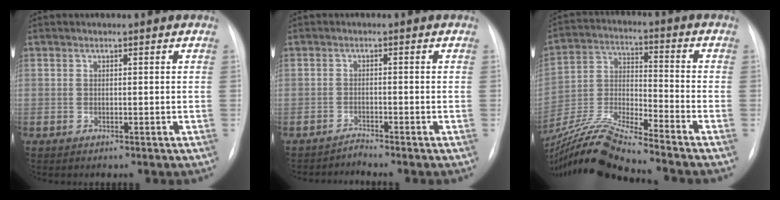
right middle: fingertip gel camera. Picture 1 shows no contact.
{"total": 1.6, "force": [-1.3, -0.7, -0.6], "torque": [0.016, -0.010, -0.020]}
{"total": 15.5, "force": [-14.1, -1.6, 6.0], "torque": [-0.127, 0.000, -0.266]}